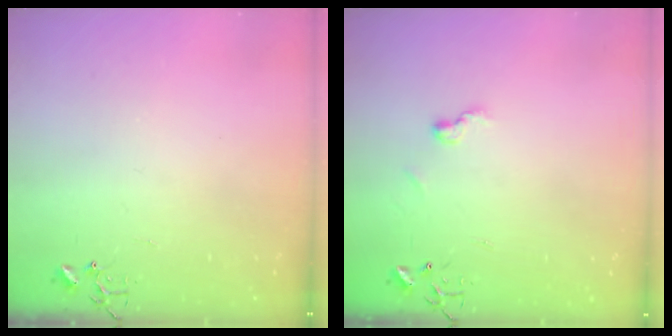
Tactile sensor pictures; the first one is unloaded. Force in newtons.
{"total": 5.2, "press": 5.2, "slide": 0.6}